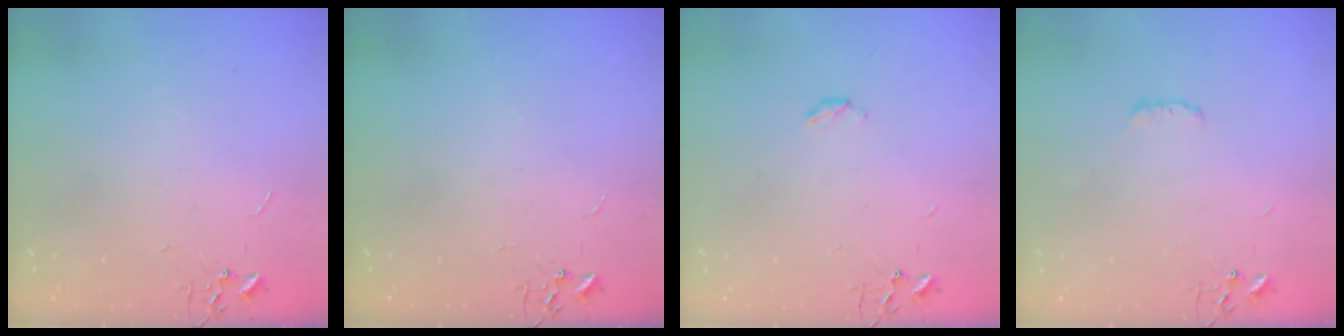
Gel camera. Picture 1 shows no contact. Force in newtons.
{"total": 0.0}
{"total": 2.8, "press": 2.7, "slide": 0.5}
{"total": 4.2, "press": 4.1, "slide": 0.7}